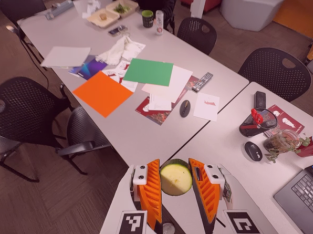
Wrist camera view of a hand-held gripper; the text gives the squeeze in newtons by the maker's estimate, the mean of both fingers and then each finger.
{"total": 10.2, "left": 10.6, "right": 9.8}